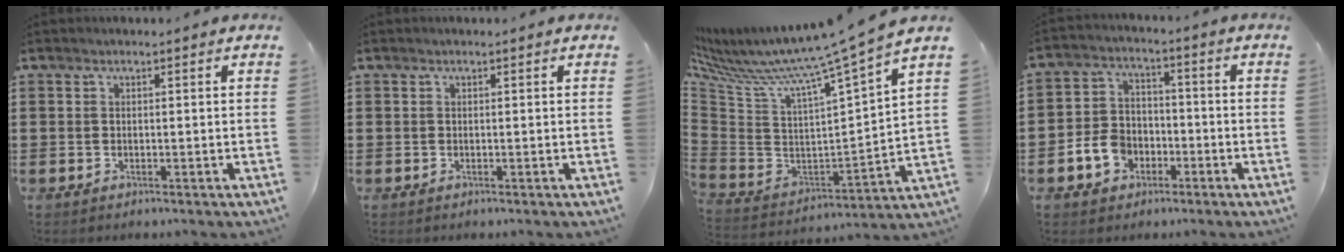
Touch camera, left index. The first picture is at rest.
{"total": 0.0}
{"total": 9.6, "force": [7.9, -2.0, 5.1], "torque": [-0.125, -0.075, 0.113]}
{"total": 6.5, "force": [-2.8, 5.1, 2.9], "torque": [-0.076, 0.016, -0.055]}